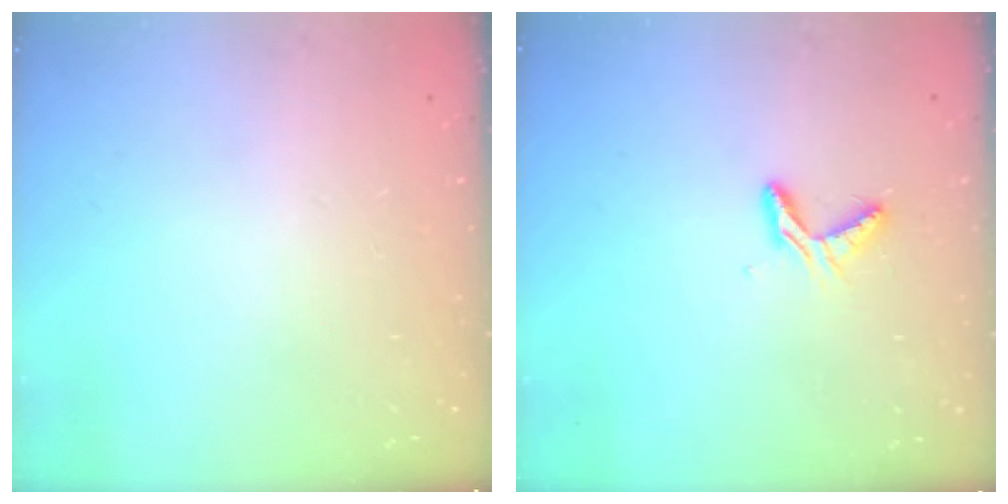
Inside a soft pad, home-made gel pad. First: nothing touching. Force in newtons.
{"total": 5.2, "press": 5.2, "slide": 0.4}